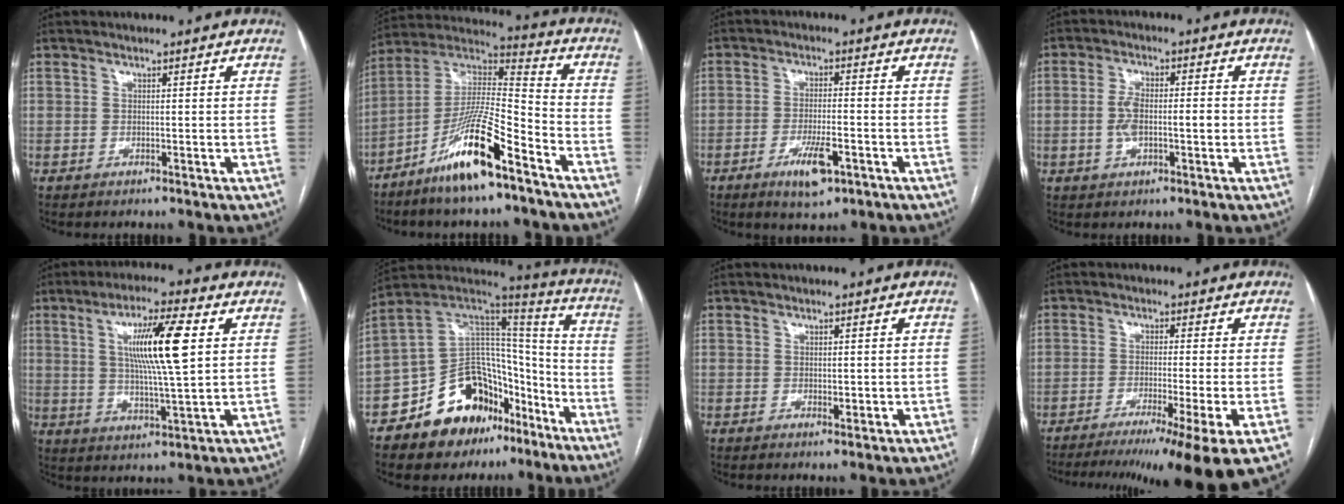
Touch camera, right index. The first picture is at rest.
{"total": 15.7, "force": [-9.8, 1.8, 12.1], "torque": [-0.237, -0.003, -0.179]}
{"total": 6.3, "force": [-3.1, 1.7, 5.2], "torque": [-0.095, -0.006, -0.046]}
{"total": 5.7, "force": [-0.6, 2.2, 5.2], "torque": [-0.108, 0.017, -0.008]}
{"total": 12.2, "force": [3.2, 0.5, 11.7], "torque": [-0.208, 0.002, 0.055]}
{"total": 20.5, "force": [-12.4, 12.6, 10.4], "torque": [-0.154, 0.080, -0.195]}
{"total": 1.5, "force": [0.1, 1.0, 1.2], "torque": [-0.014, -0.001, 0.006]}
{"total": 14.2, "force": [-10.2, -1.7, 9.7], "torque": [-0.113, -0.037, -0.154]}